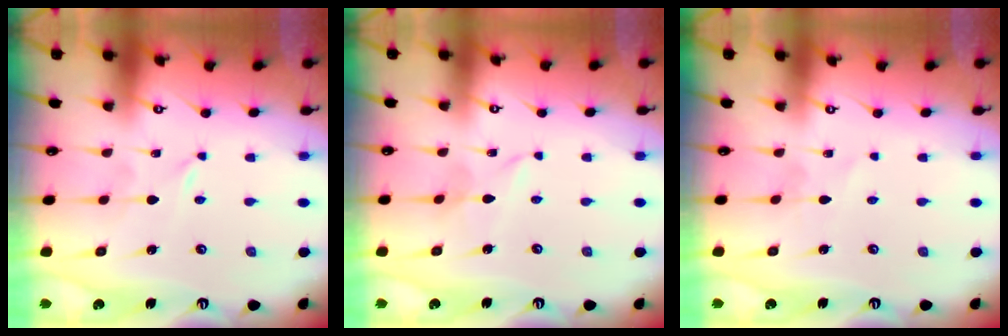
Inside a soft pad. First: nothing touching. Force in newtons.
{"total": 2.4, "press": 2.4, "slide": 0.2}
{"total": 1.4, "press": 1.4, "slide": 0.1}